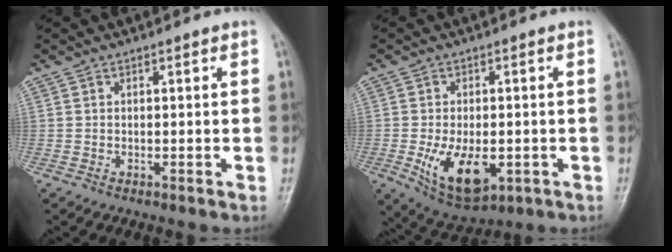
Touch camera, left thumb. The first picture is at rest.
{"total": 11.0, "force": [-2.7, 6.0, 8.8], "torque": [-0.139, -0.008, -0.030]}